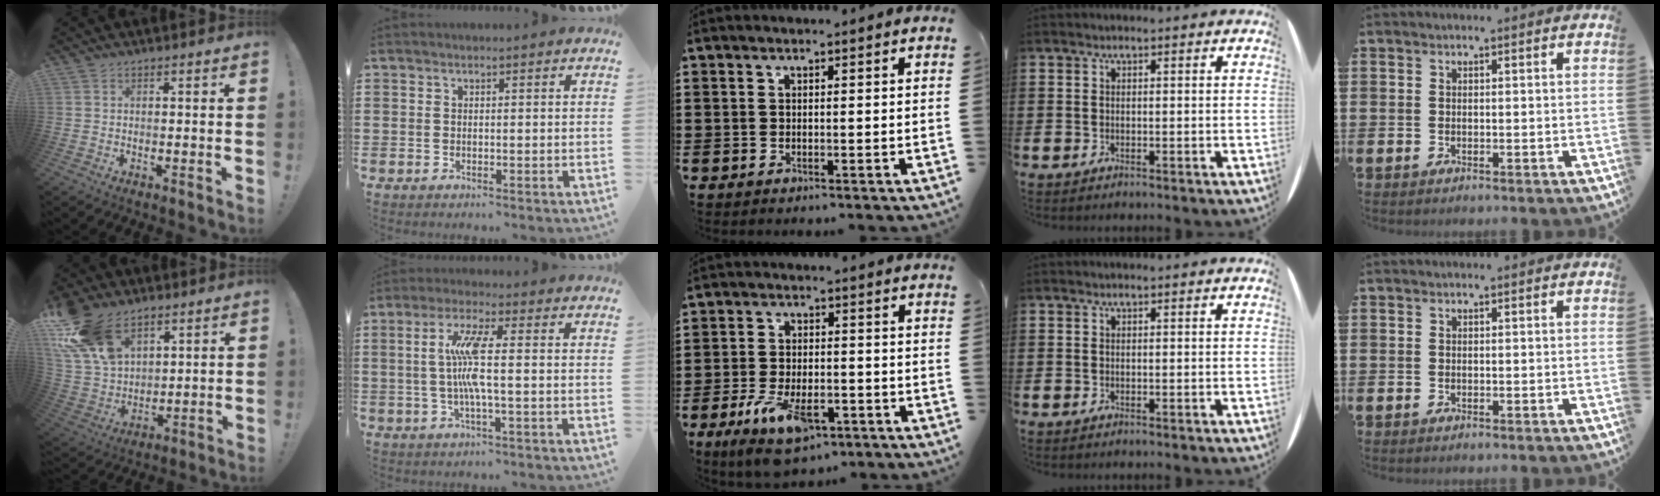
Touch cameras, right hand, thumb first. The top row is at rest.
{"thumb": {"total": 17.8, "force": [10.2, 10.8, 9.9], "torque": [-0.213, -0.051, 0.195]}, "index": {"total": 7.3, "force": [0.1, 0.6, 7.3], "torque": [-0.164, -0.012, -0.014]}, "middle": {"total": 8.0, "force": [-4.6, 3.5, 5.7], "torque": [-0.119, -0.003, -0.082]}}